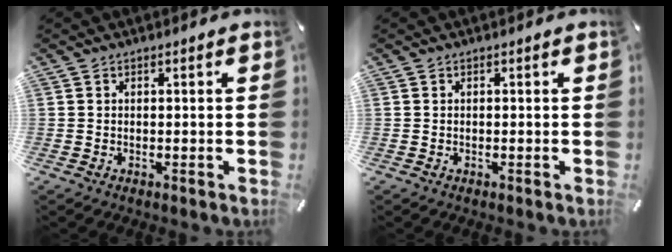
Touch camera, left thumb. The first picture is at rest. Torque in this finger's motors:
{"motor_torque": [0.00, 0.00, 0.00, 0.00, 0.00]}